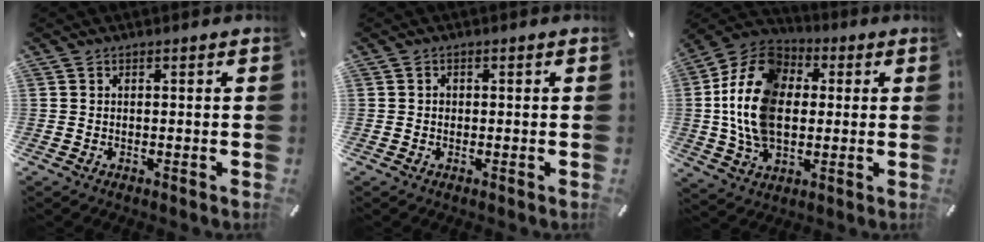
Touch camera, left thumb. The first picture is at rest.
{"total": 0.8, "force": [-0.1, 0.7, 0.3], "torque": [-0.004, 0.005, -0.004]}
{"total": 17.3, "force": [0.2, 12.9, 11.6], "torque": [-0.251, 0.014, -0.001]}